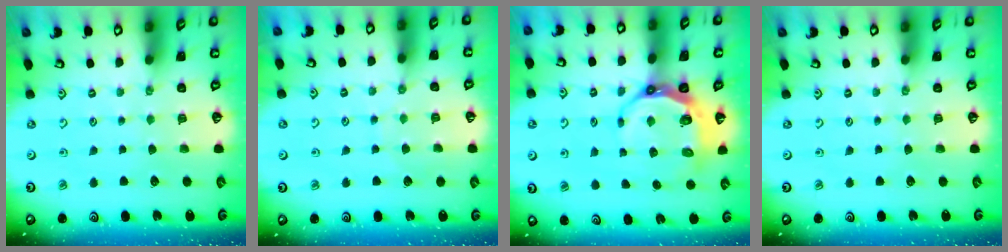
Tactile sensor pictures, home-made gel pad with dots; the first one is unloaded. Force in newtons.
{"total": 5.1, "press": 5.0, "slide": 0.6}
{"total": 8.6, "press": 7.8, "slide": 3.5}
{"total": 0.0}